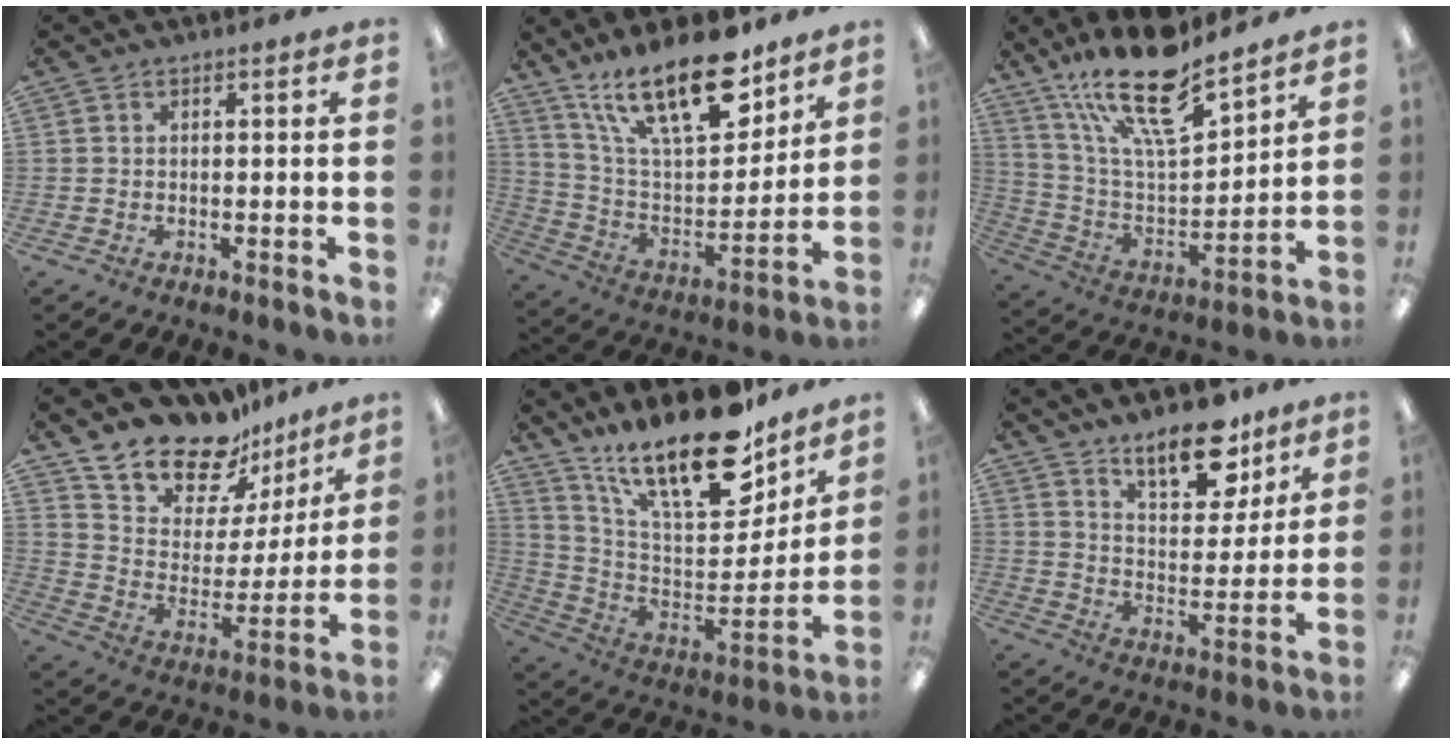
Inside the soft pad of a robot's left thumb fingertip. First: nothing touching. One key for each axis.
{"total": 22.6, "fx": 14.8, "fy": 8.8, "fz": 14.7, "tx": -0.257, "ty": -0.089, "tz": 0.253}
{"total": 20.5, "fx": 15.4, "fy": 6.0, "fz": 12.2, "tx": -0.229, "ty": -0.095, "tz": 0.266}
{"total": 16.6, "fx": 14.3, "fy": 7.4, "fz": 4.0, "tx": -0.084, "ty": -0.123, "tz": 0.257}
{"total": 23.7, "fx": 17.5, "fy": 8.4, "fz": 13.5, "tx": -0.210, "ty": -0.120, "tz": 0.301}
{"total": 13.9, "fx": 10.4, "fy": 6.0, "fz": 7.1, "tx": -0.094, "ty": -0.060, "tz": 0.181}